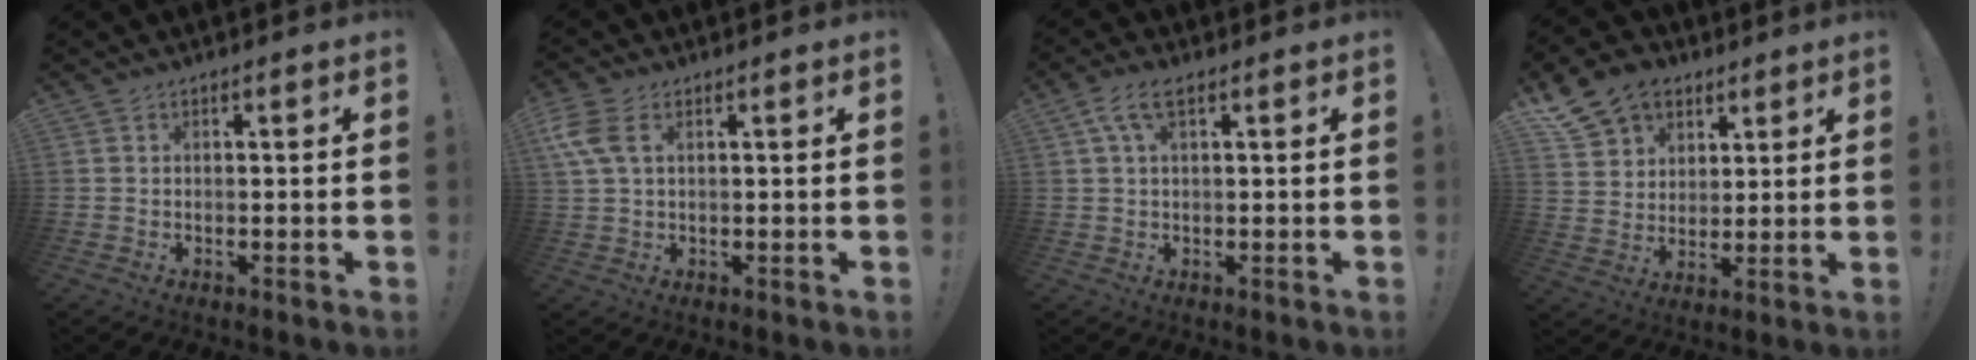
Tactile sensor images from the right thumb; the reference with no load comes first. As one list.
[{"total": 6.8, "force": [2.3, 3.7, 5.3], "torque": [-0.128, 0.003, 0.044]}, {"total": 5.3, "force": [2.3, 2.0, 4.4], "torque": [-0.094, 0.007, 0.045]}, {"total": 13.5, "force": [8.0, 9.9, 4.5], "torque": [-0.077, -0.042, 0.158]}]